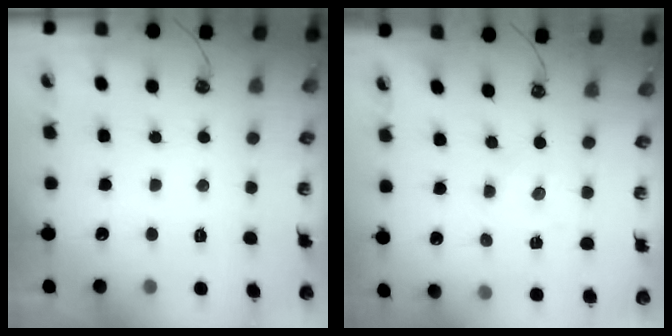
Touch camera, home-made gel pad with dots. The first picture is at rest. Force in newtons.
{"total": 0.0}